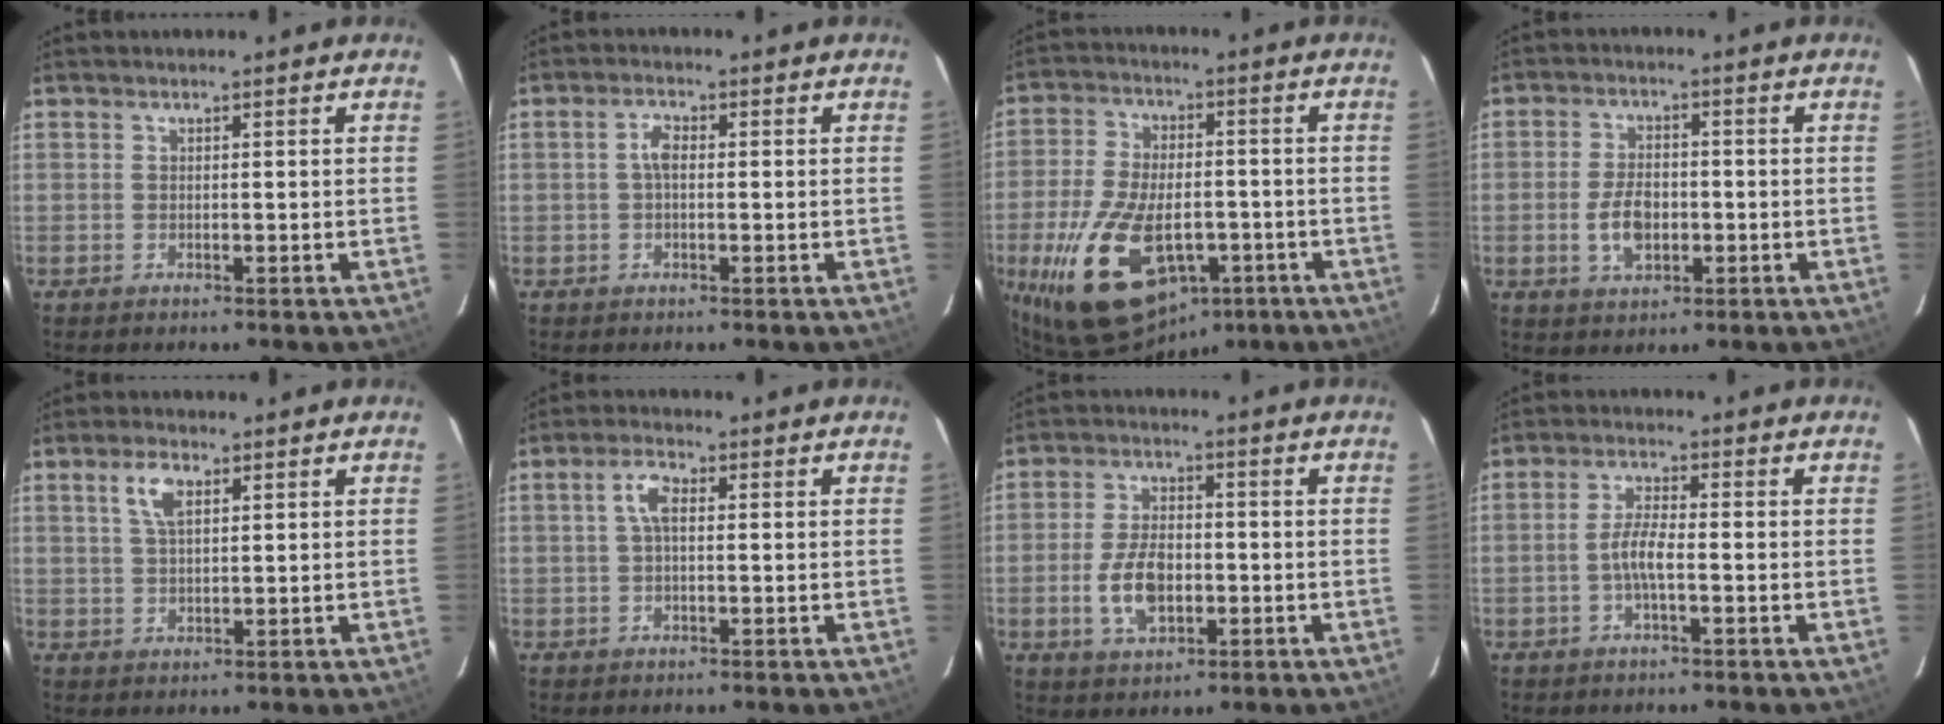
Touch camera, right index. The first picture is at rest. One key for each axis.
{"total": 2.5, "fx": 0.0, "fy": 1.3, "fz": 2.1, "tx": -0.045, "ty": 0.008, "tz": 0.001}
{"total": 21.7, "fx": -9.1, "fy": 11.8, "fz": 15.8, "tx": -0.319, "ty": -0.021, "tz": -0.135}
{"total": 6.5, "fx": -1.4, "fy": 3.8, "fz": 5.1, "tx": -0.102, "ty": 0.004, "tz": -0.019}
{"total": 4.6, "fx": 2.1, "fy": 2.0, "fz": 3.5, "tx": -0.067, "ty": 0.008, "tz": 0.040}
{"total": 3.6, "fx": 0.6, "fy": 1.6, "fz": 3.2, "tx": -0.065, "ty": 0.010, "tz": 0.010}
{"total": 8.7, "fx": -1.9, "fy": 4.9, "fz": 6.9, "tx": -0.141, "ty": 0.003, "tz": -0.029}
{"total": 4.0, "fx": -1.3, "fy": 0.7, "fz": 3.8, "tx": -0.081, "ty": 0.006, "tz": -0.025}